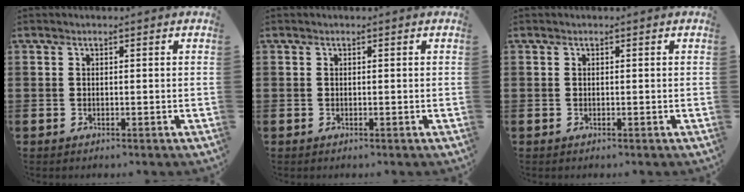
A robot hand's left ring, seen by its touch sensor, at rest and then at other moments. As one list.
[{"total": 0.0}, {"total": 0.0}]